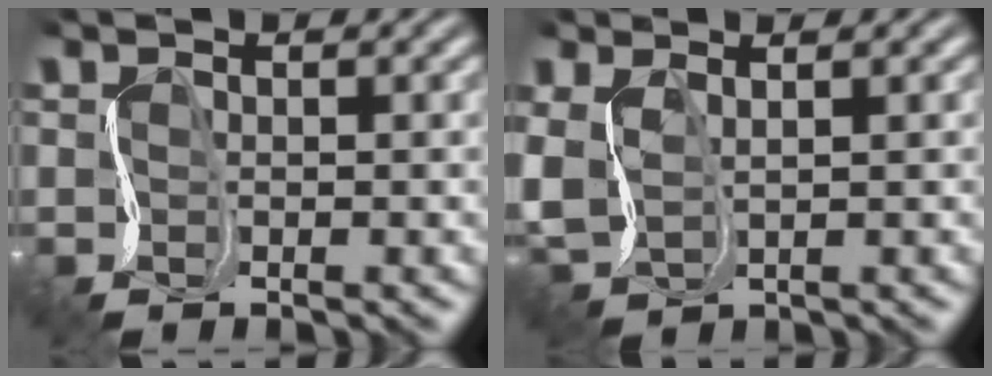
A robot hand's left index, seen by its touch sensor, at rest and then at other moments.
{"total": 2.6, "force": [1.0, 1.8, 1.5], "torque": [-0.045, 0.005, 0.028]}